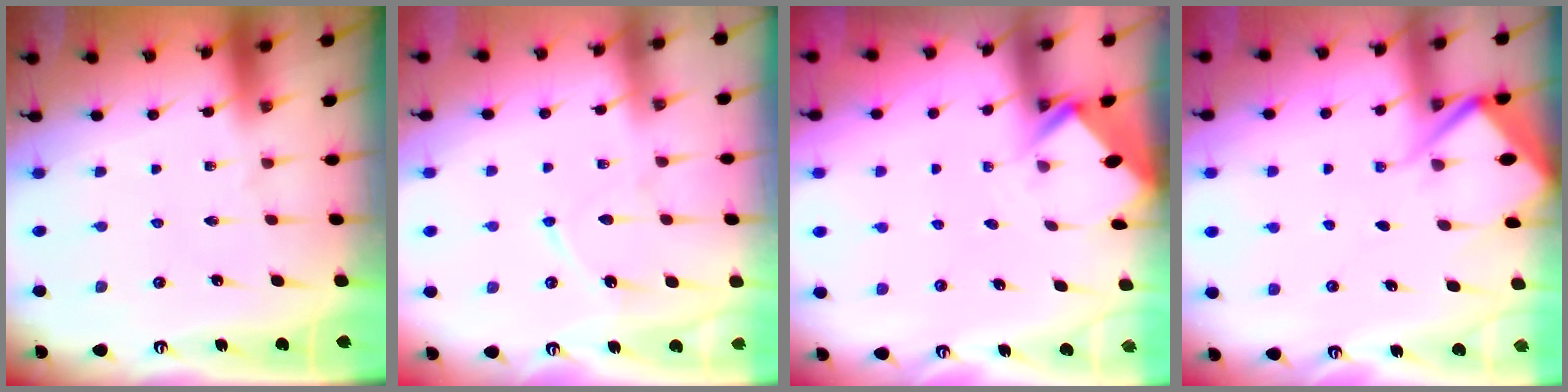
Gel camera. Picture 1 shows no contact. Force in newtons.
{"total": 6.1, "press": 6.0, "slide": 0.7}
{"total": 2.7, "press": 2.7, "slide": 0.2}
{"total": 5.5, "press": 5.5, "slide": 0.6}